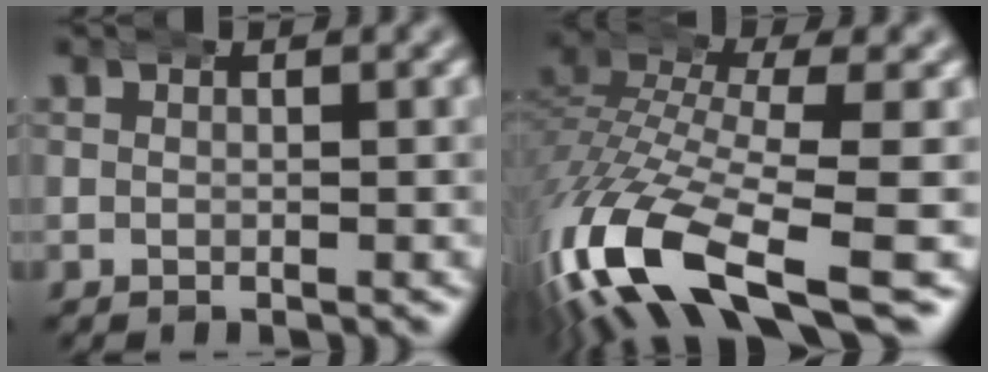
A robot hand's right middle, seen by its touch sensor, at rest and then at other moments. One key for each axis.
{"total": 10.8, "fx": -5.1, "fy": 5.5, "fz": 7.8, "tx": -0.198, "ty": -0.048, "tz": -0.065}